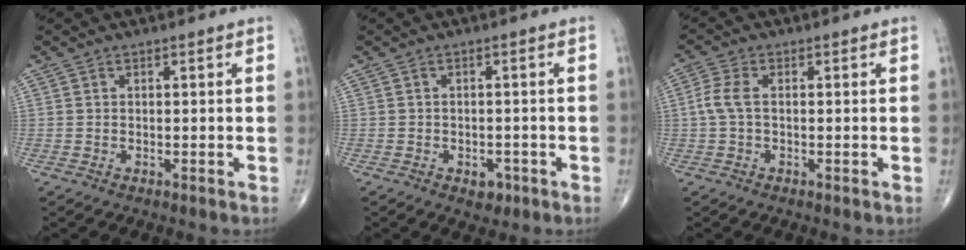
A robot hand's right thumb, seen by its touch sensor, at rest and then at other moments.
{"total": 2.8, "force": [-1.3, 1.9, 1.6], "torque": [-0.009, 0.003, -0.013]}
{"total": 3.9, "force": [0.1, 2.0, 3.3], "torque": [-0.090, 0.009, -0.002]}